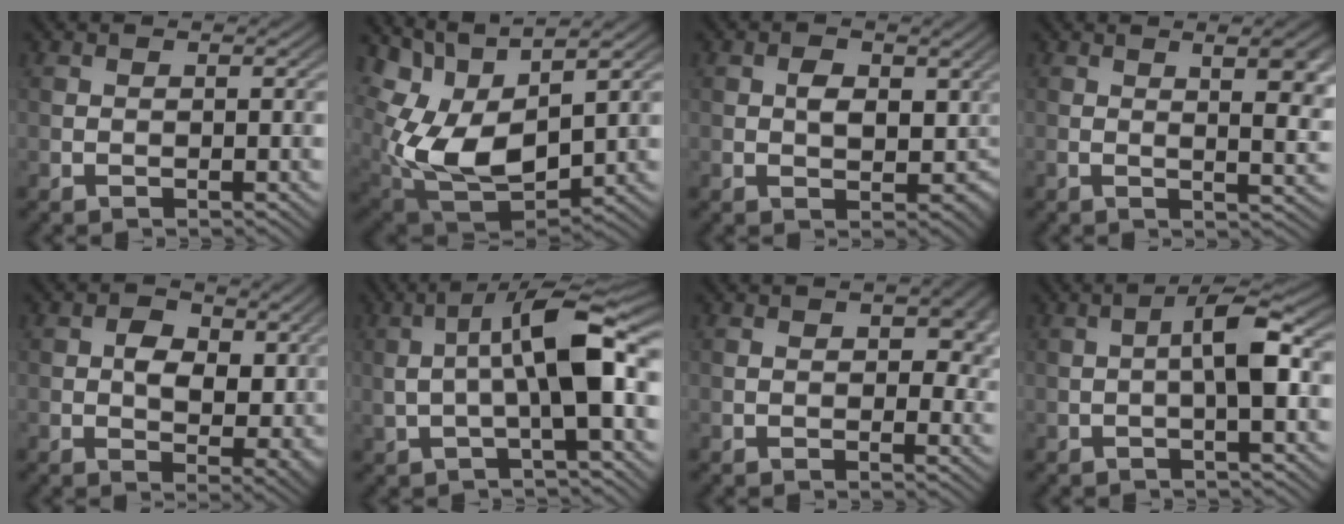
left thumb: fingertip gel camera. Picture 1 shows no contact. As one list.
[{"total": 12.8, "force": [3.1, 6.2, 10.8], "torque": [-0.249, -0.012, 0.070]}, {"total": 4.0, "force": [0.6, 2.7, 2.9], "torque": [-0.043, -0.007, 0.009]}, {"total": 7.1, "force": [1.8, 2.0, 6.5], "torque": [-0.083, 0.008, 0.023]}, {"total": 6.2, "force": [1.3, 3.9, 4.6], "torque": [-0.071, -0.006, 0.022]}, {"total": 9.0, "force": [0.7, 2.4, 8.7], "torque": [-0.156, 0.020, 0.007]}, {"total": 4.6, "force": [0.7, 2.7, 3.7], "torque": [-0.047, -0.006, 0.010]}, {"total": 4.4, "force": [-0.4, 0.7, 4.3], "torque": [-0.071, 0.018, -0.018]}]